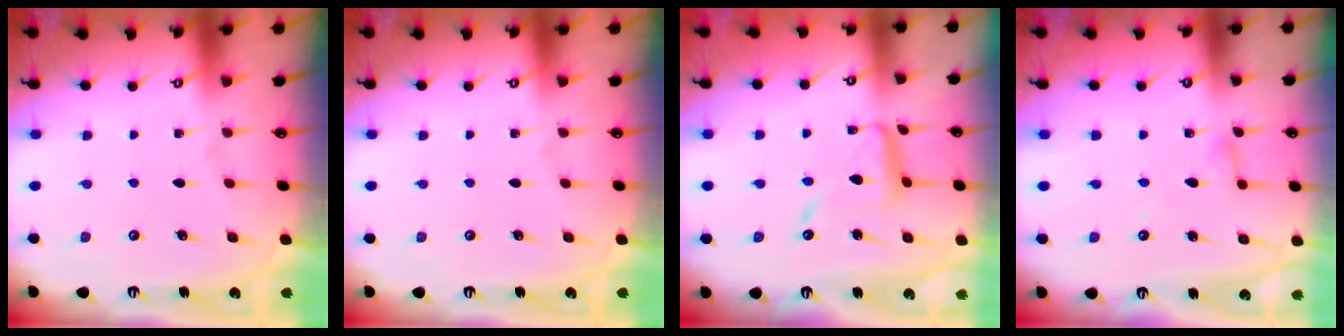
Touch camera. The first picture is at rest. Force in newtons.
{"total": 0.0}
{"total": 11.3, "press": 11.3, "slide": 1.0}
{"total": 2.9, "press": 2.9, "slide": 0.3}